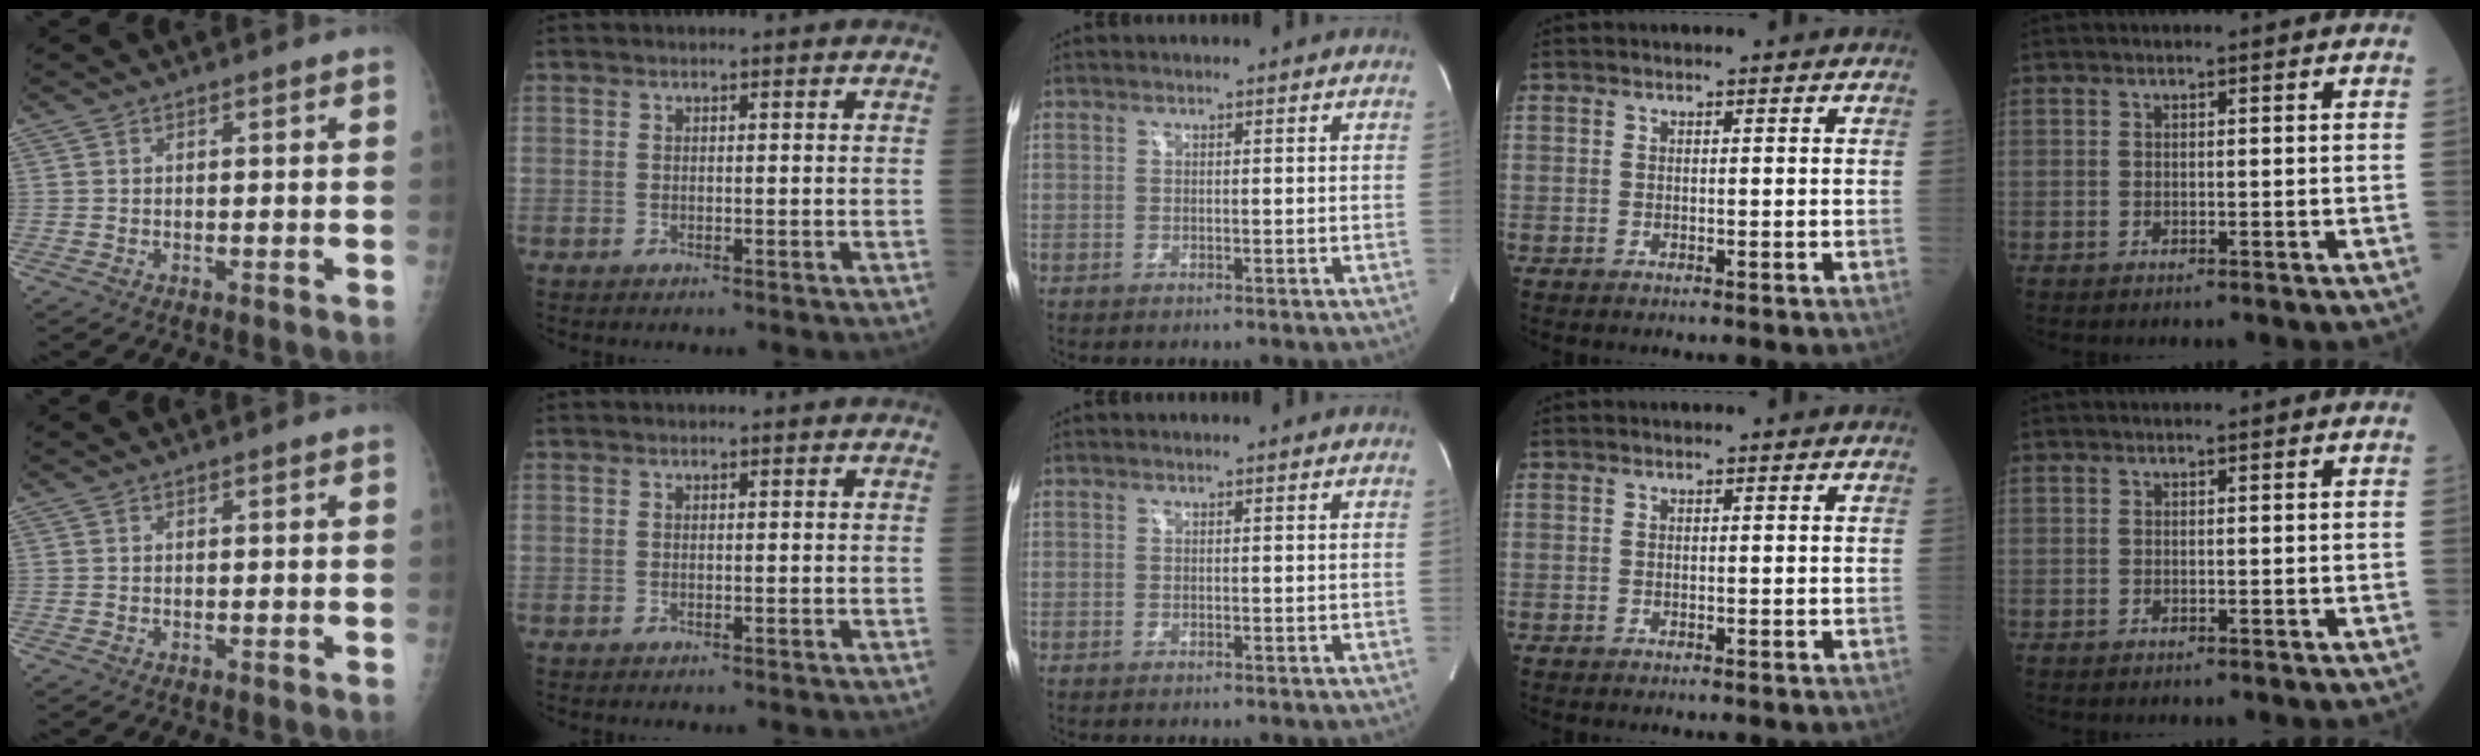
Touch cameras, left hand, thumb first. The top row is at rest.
{}